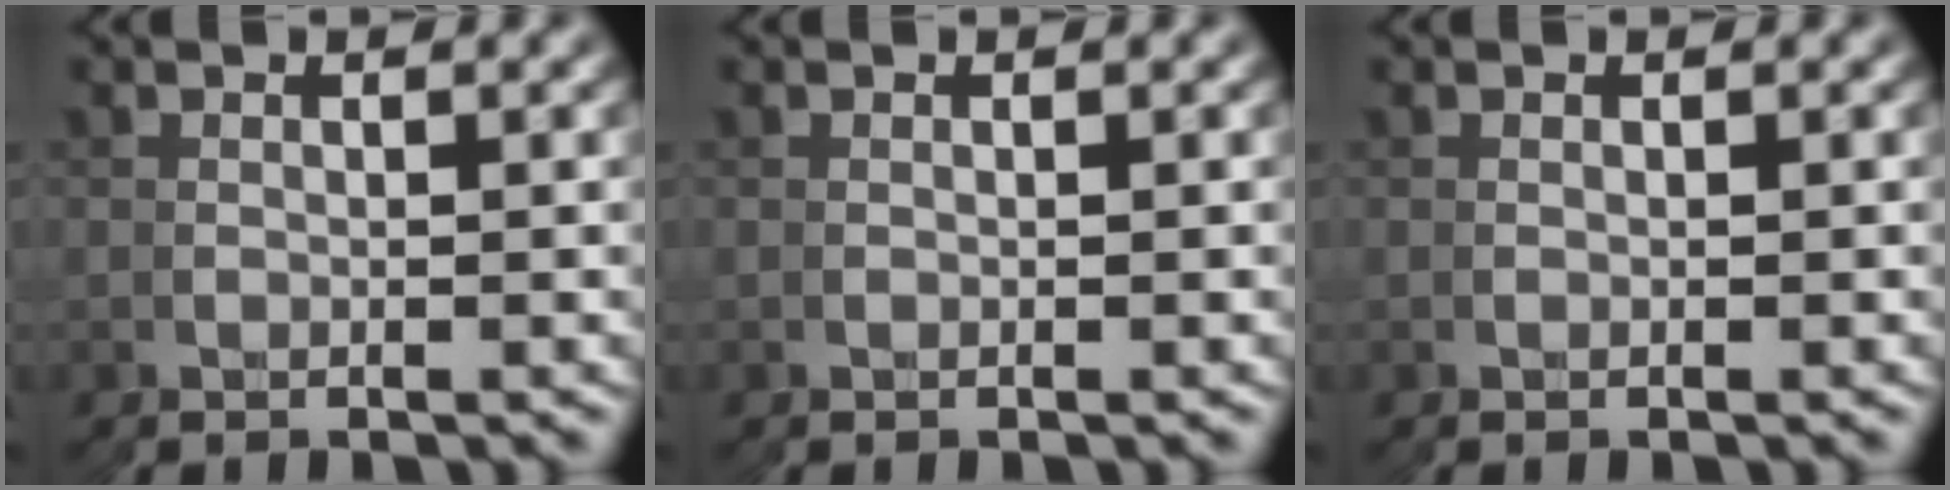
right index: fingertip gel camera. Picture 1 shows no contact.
{"total": 0.0}
{"total": 0.0}